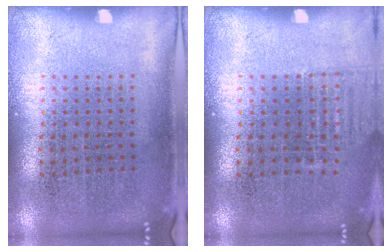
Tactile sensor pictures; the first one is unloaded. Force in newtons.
{"total": 0.9, "press": 0.9, "slide": 0.1}